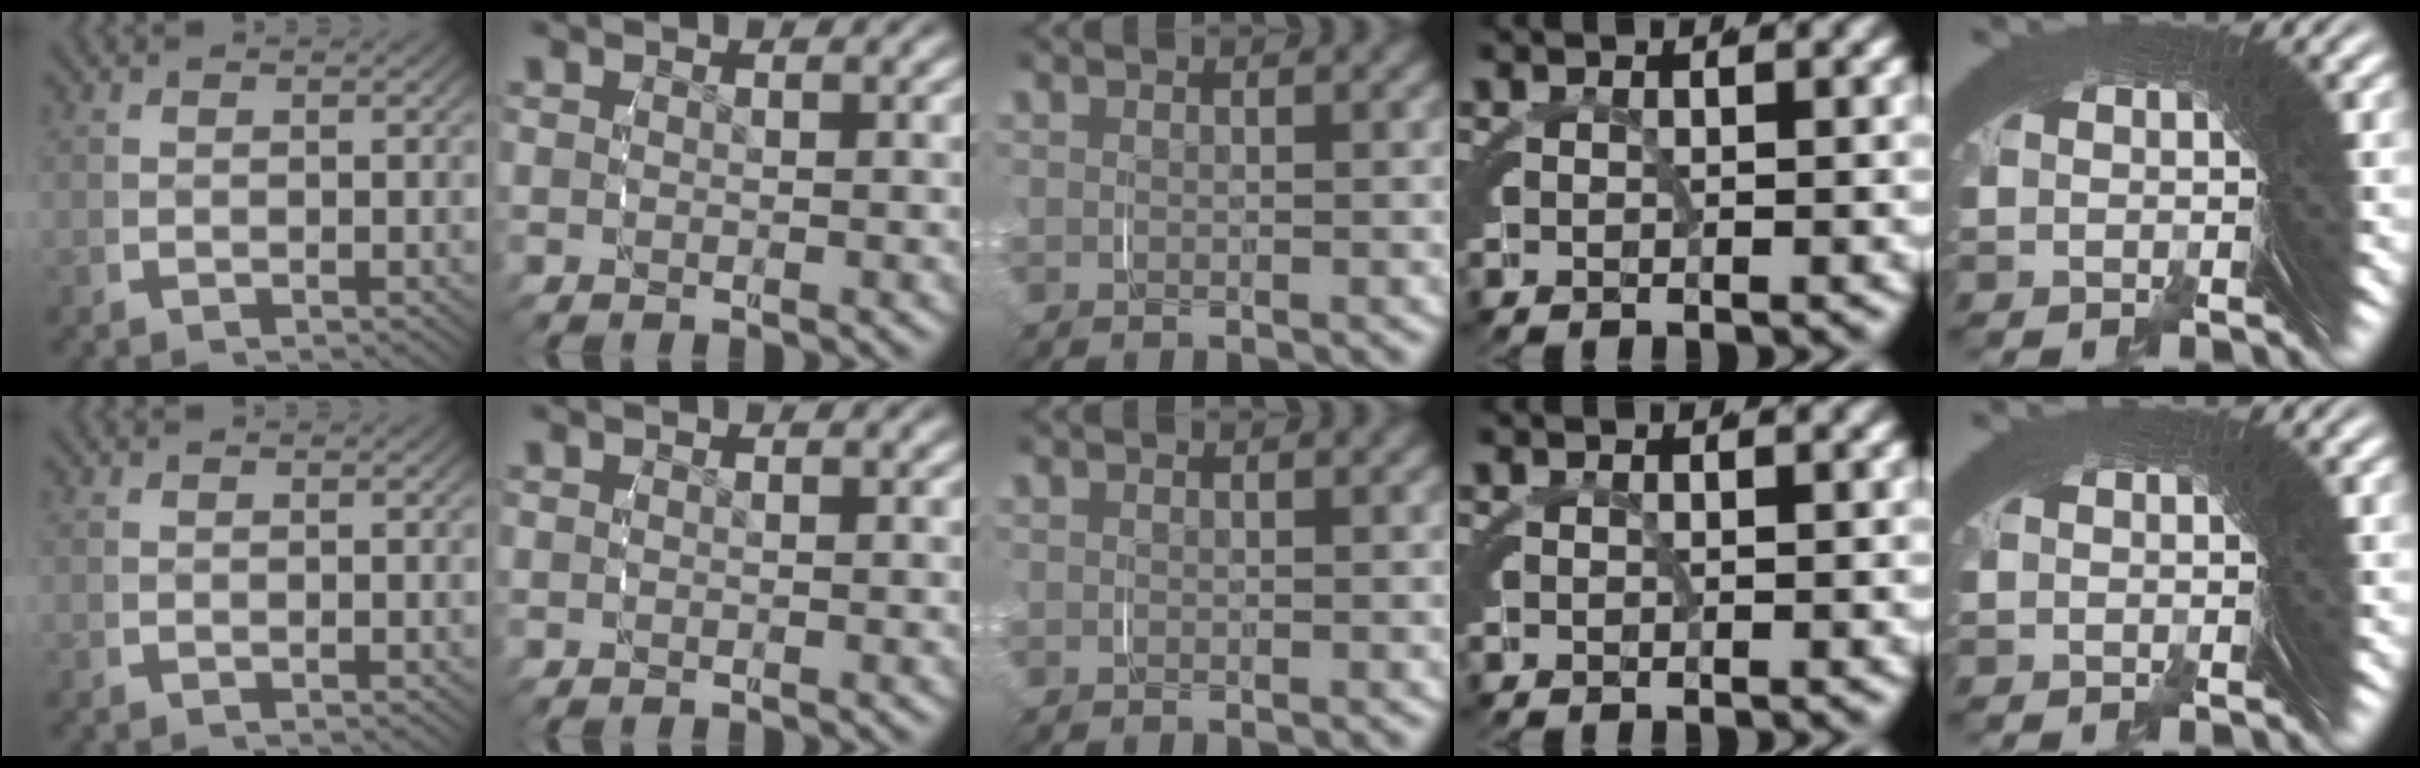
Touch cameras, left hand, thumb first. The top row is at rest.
{}